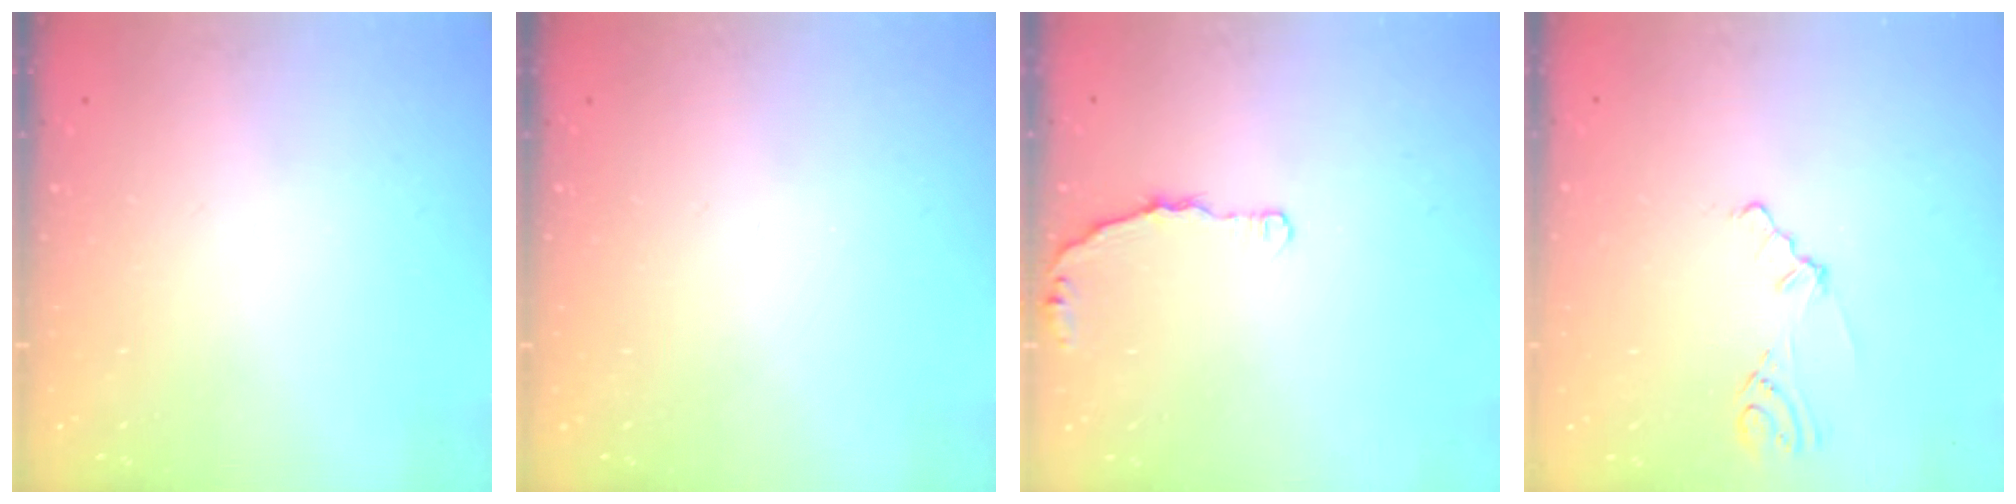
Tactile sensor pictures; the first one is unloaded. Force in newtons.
{"total": 0.0}
{"total": 3.6, "press": 3.5, "slide": 0.5}
{"total": 2.1, "press": 2.0, "slide": 0.7}